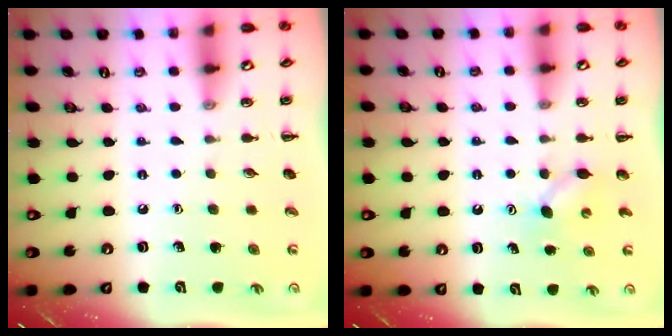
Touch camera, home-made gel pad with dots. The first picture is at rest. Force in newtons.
{"total": 4.1, "press": 3.9, "slide": 1.2}